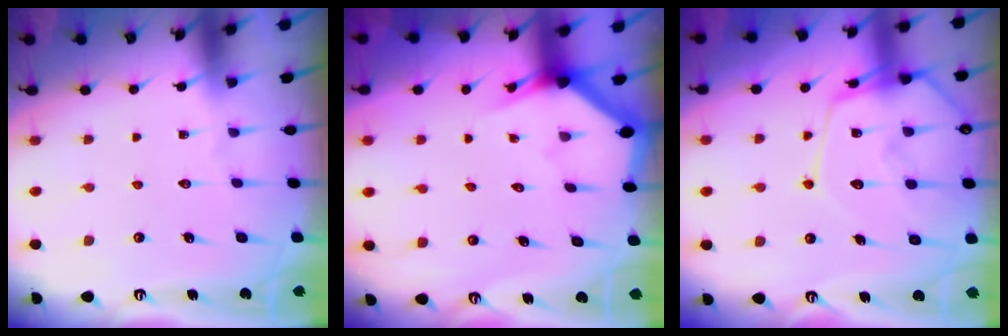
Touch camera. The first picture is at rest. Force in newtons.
{"total": 3.1, "press": 3.1, "slide": 0.1}
{"total": 14.2, "press": 14.2, "slide": 1.2}